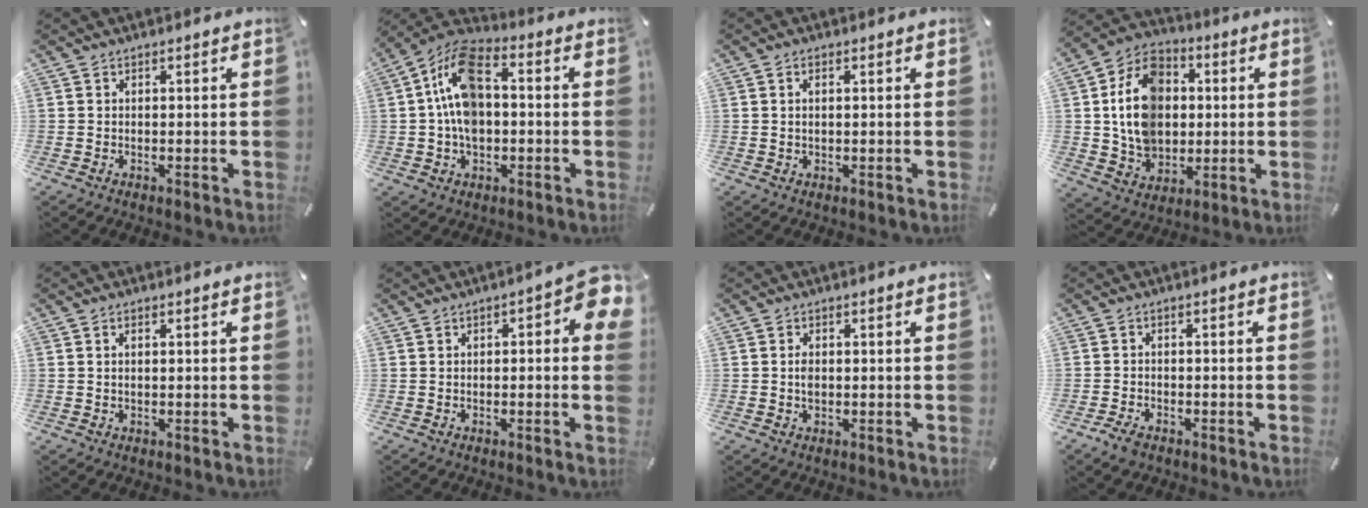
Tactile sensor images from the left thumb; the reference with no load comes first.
{"total": 12.6, "force": [0.1, 8.3, 9.4], "torque": [-0.203, 0.016, 0.005]}
{"total": 1.5, "force": [0.4, 0.7, 1.3], "torque": [-0.026, 0.003, 0.006]}
{"total": 15.6, "force": [1.0, 13.0, 8.6], "torque": [-0.185, 0.013, 0.022]}
{"total": 1.2, "force": [0.3, 0.6, 1.0], "torque": [-0.021, 0.003, 0.004]}
{"total": 5.6, "force": [0.7, 2.4, 5.0], "torque": [-0.059, -0.002, 0.007]}
{"total": 2.2, "force": [0.0, 1.3, 1.7], "torque": [-0.035, 0.002, -0.001]}
{"total": 2.9, "force": [-2.1, 1.5, 1.4], "torque": [-0.036, 0.007, -0.044]}